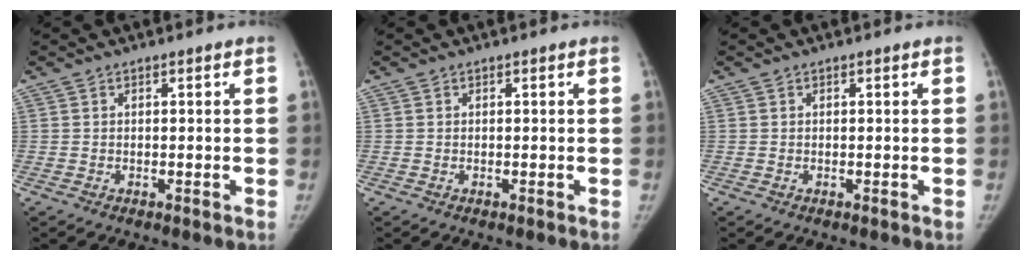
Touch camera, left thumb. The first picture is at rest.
{"total": 0.0}
{"total": 0.0}